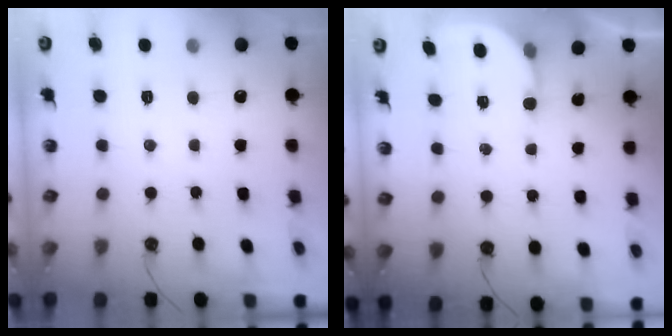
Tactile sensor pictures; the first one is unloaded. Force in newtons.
{"total": 2.5, "press": 2.5, "slide": 0.4}